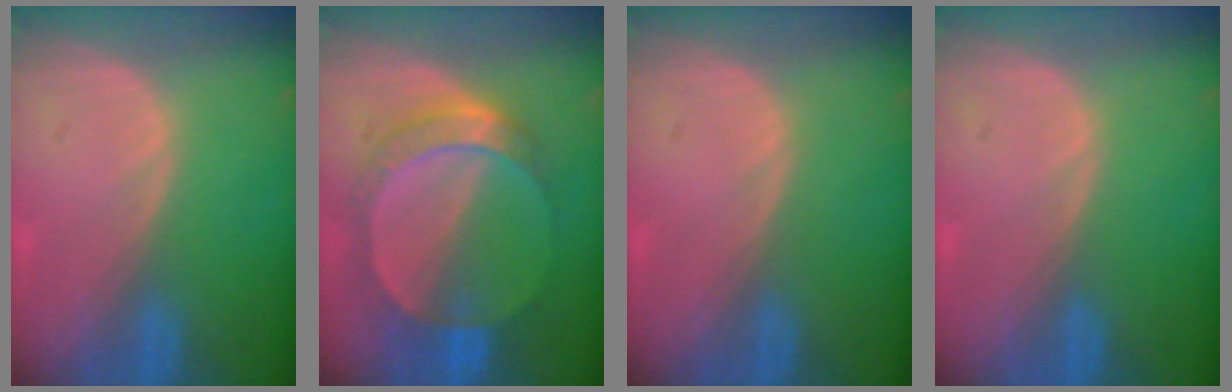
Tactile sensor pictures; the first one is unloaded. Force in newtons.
{"total": 7.3, "press": 7.2, "slide": 1.3}
{"total": 0.0}
{"total": 0.0}